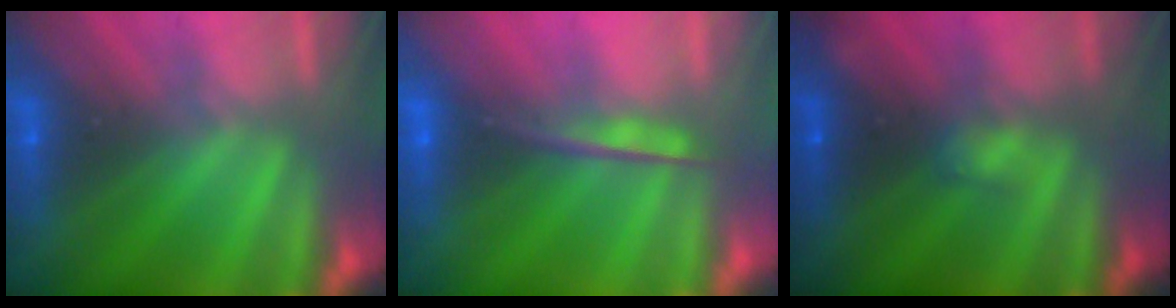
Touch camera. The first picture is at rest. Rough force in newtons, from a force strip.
{"total": 4.6}
{"total": 1.8}